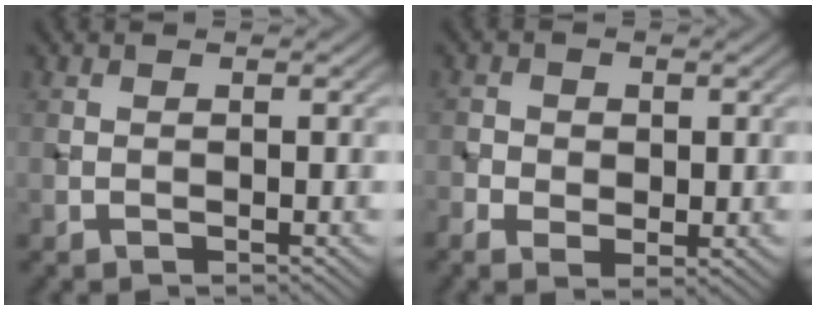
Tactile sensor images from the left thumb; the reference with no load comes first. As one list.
[{"total": 3.4, "force": [-0.4, 2.7, 2.1], "torque": [-0.043, -0.007, -0.002]}]